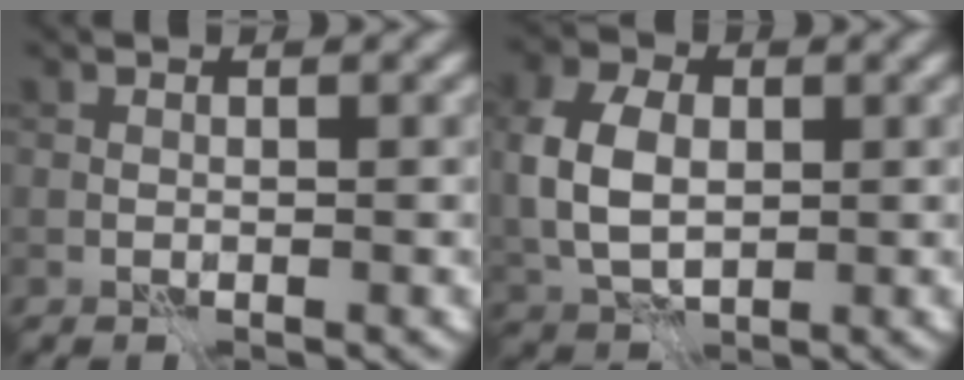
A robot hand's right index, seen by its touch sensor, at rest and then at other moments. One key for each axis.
{"total": 6.7, "fx": 0.4, "fy": 4.6, "fz": 4.8, "tx": -0.122, "ty": 0.006, "tz": 0.004}